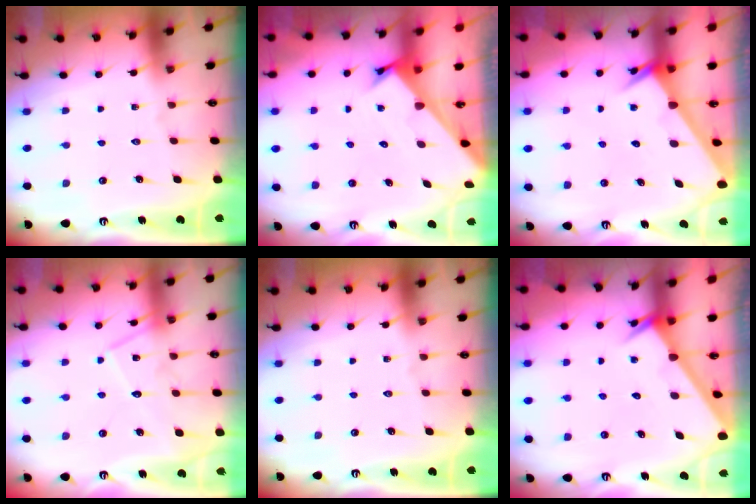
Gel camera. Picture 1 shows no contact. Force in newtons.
{"total": 2.3, "press": 2.3, "slide": 0.2}
{"total": 2.3, "press": 2.3, "slide": 0.1}
{"total": 12.6, "press": 12.6, "slide": 0.9}
{"total": 0.0}
{"total": 2.7, "press": 2.7, "slide": 0.0}